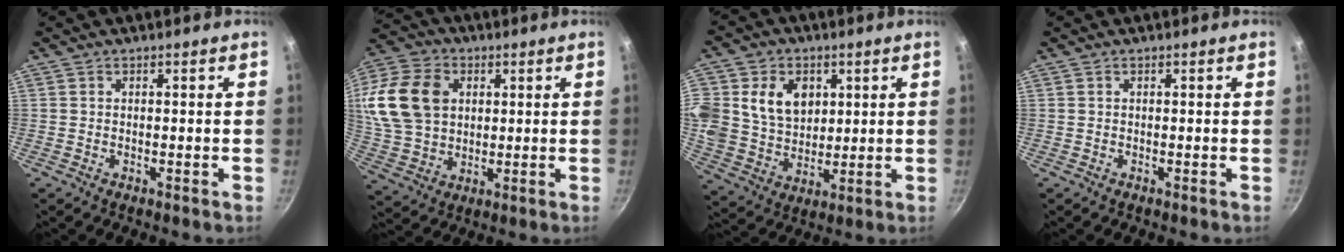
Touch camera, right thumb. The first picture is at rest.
{"total": 20.5, "force": [4.8, 15.2, 12.9], "torque": [-0.260, 0.011, 0.093]}
{"total": 16.0, "force": [4.1, 12.8, 8.7], "torque": [-0.164, -0.003, 0.078]}
{"total": 0.0}